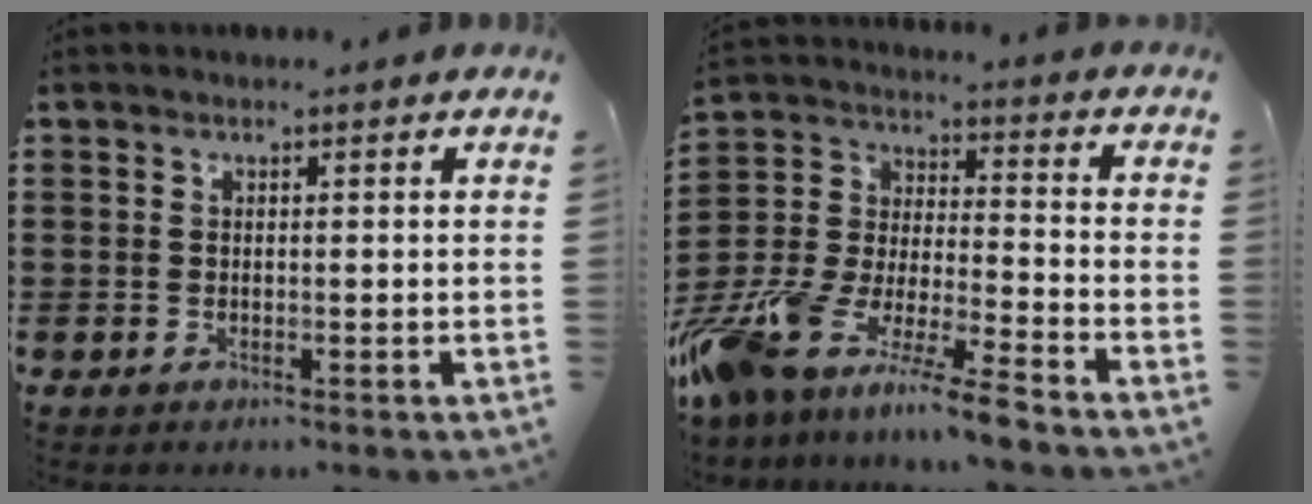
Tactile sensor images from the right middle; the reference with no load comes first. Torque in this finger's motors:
{"motor_torque": [2.14, 0.00, 1.01, 0.21]}